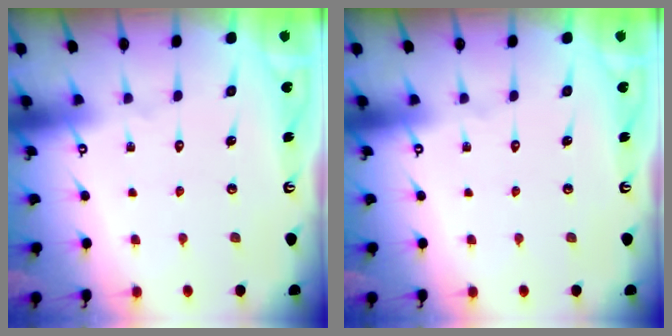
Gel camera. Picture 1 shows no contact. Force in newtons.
{"total": 0.0}